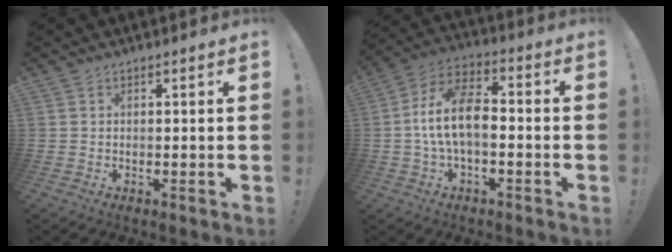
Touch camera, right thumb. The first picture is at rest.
{"total": 13.2, "force": [-1.2, 7.2, 11.1], "torque": [-0.207, 0.012, -0.019]}